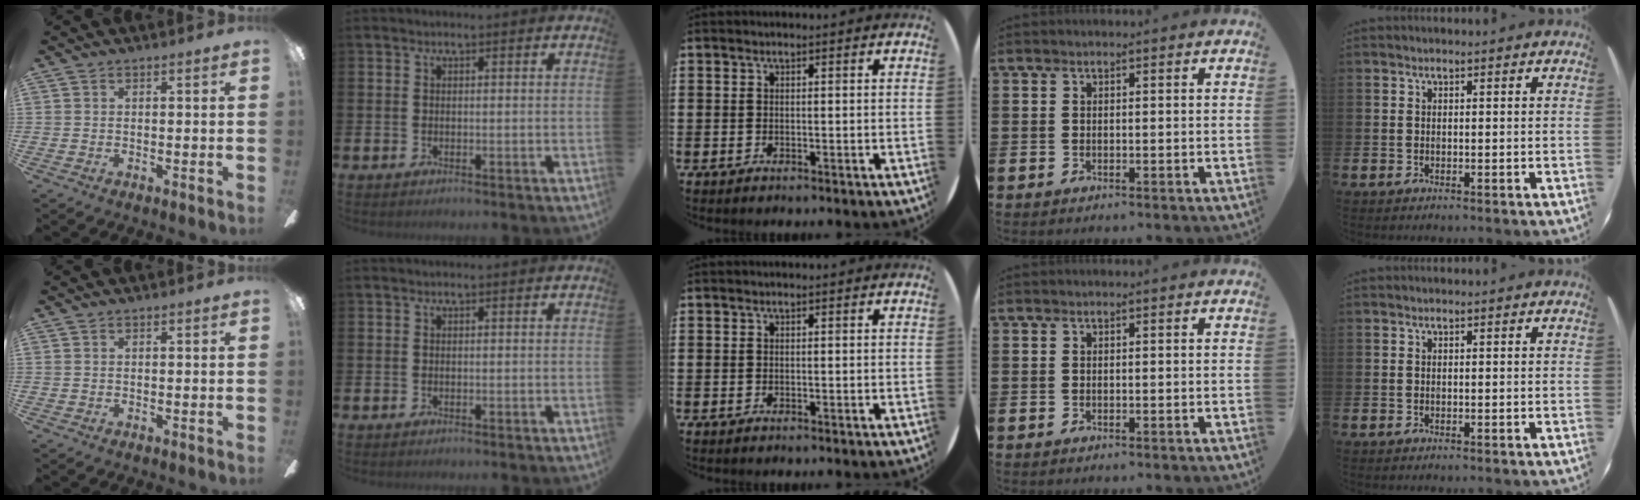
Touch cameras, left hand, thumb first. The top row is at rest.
{}